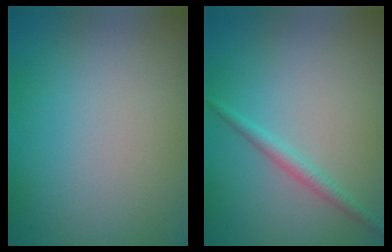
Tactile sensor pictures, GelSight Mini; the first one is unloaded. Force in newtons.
{"total": 1.5, "press": 1.5, "slide": 0.0}